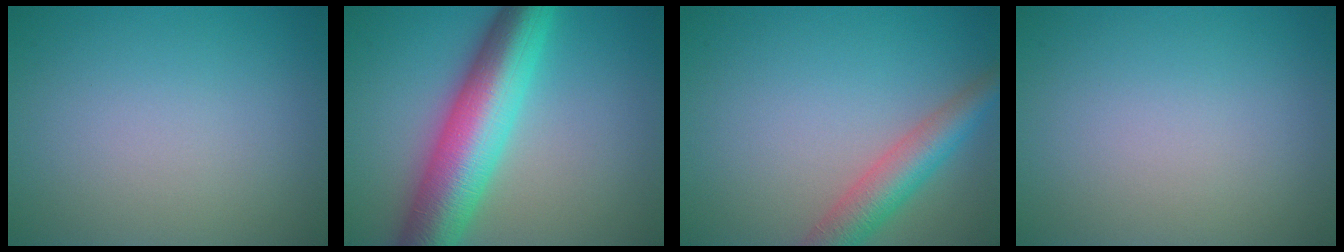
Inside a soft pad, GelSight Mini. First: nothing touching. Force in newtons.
{"total": 10.3, "press": 10.3, "slide": 0.2}
{"total": 4.7, "press": 4.6, "slide": 0.4}
{"total": 0.0}